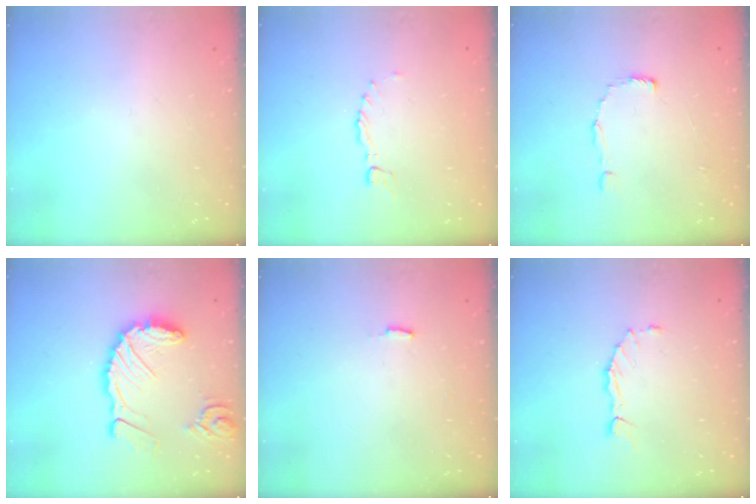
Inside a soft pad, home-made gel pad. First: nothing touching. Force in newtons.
{"total": 0.0}
{"total": 5.4, "press": 5.4, "slide": 0.5}
{"total": 15.3, "press": 15.2, "slide": 1.8}
{"total": 4.3, "press": 4.2, "slide": 0.3}
{"total": 1.6, "press": 1.6, "slide": 0.3}